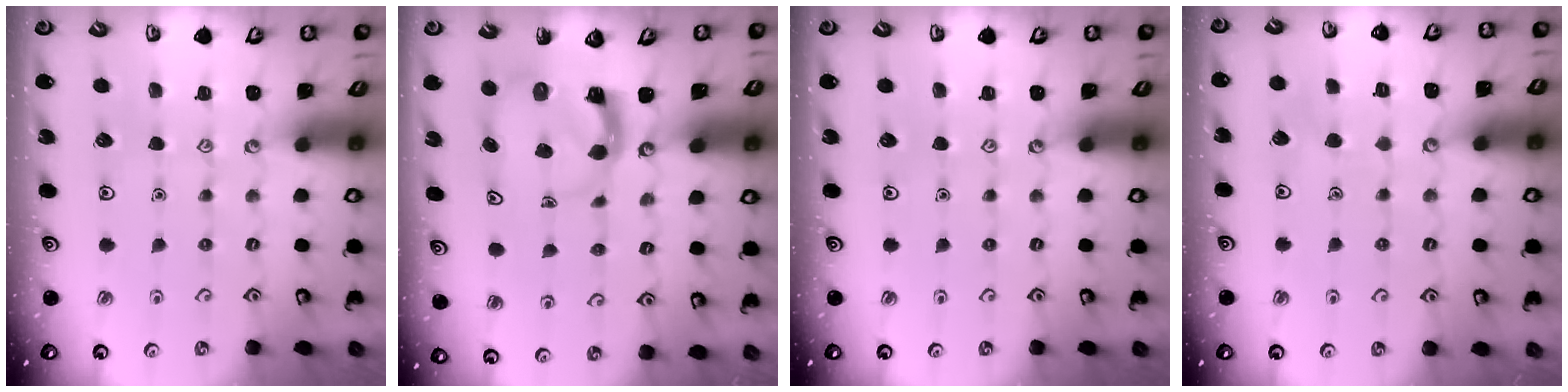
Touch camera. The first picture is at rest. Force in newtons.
{"total": 3.9, "press": 3.9, "slide": 0.5}
{"total": 0.0}
{"total": 3.6, "press": 3.5, "slide": 0.2}